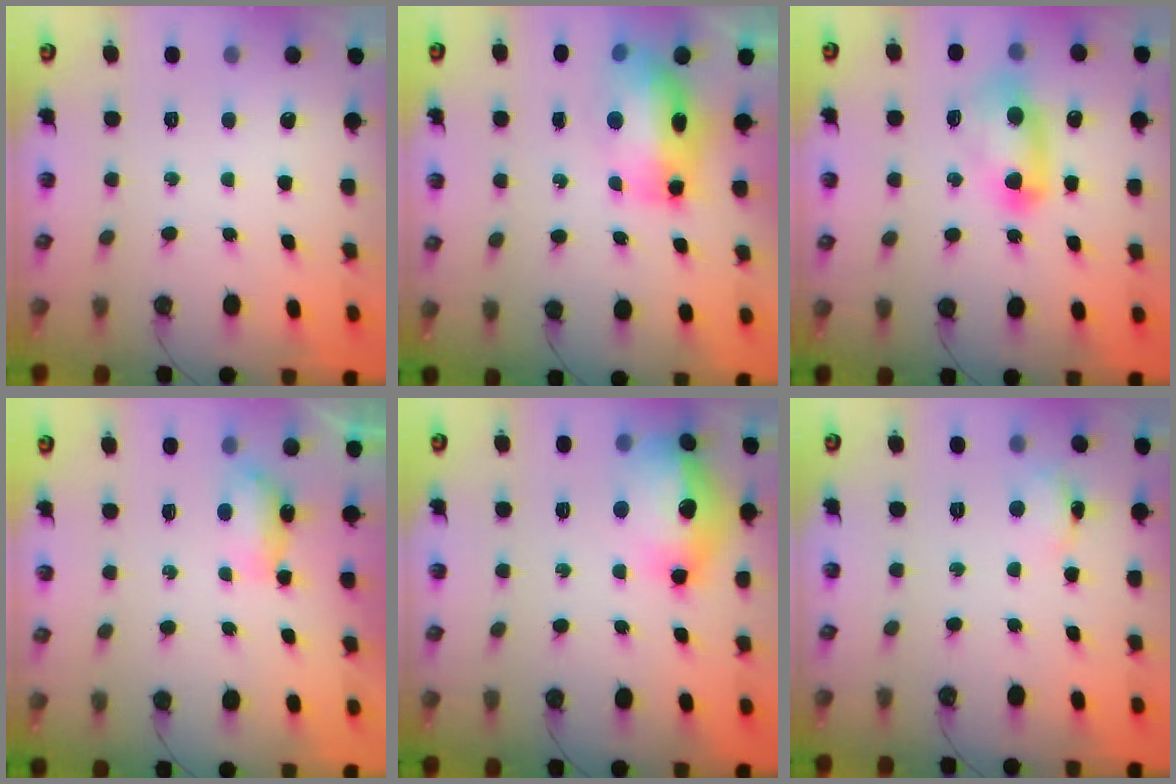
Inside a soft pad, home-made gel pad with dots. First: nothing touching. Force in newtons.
{"total": 14.5, "press": 14.5, "slide": 1.4}
{"total": 12.3, "press": 12.2, "slide": 0.9}
{"total": 4.5, "press": 4.4, "slide": 0.8}
{"total": 17.1, "press": 17.1, "slide": 1.5}
{"total": 2.9, "press": 2.9, "slide": 0.2}